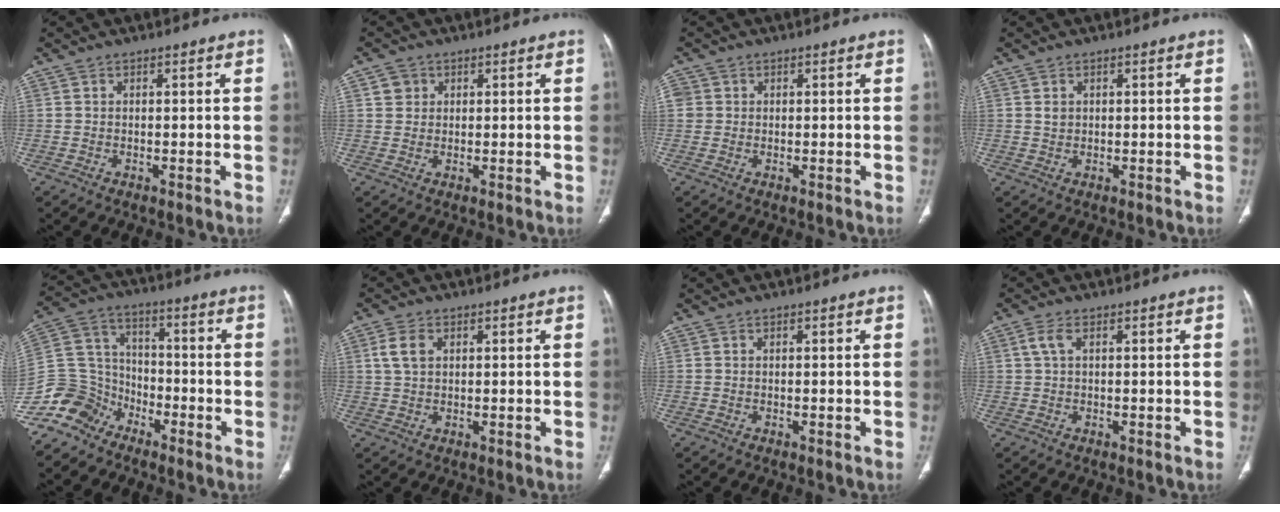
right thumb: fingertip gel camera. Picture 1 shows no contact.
{"total": 2.6, "force": [0.9, 2.4, 0.5], "torque": [0.006, -0.004, 0.013]}
{"total": 2.2, "force": [0.3, 2.1, 0.5], "torque": [0.002, 0.006, 0.008]}
{"total": 1.7, "force": [0.5, 1.3, 0.8], "torque": [-0.010, -0.004, 0.013]}
{"total": 11.7, "force": [-8.7, 7.4, 2.5], "torque": [-0.039, 0.069, -0.176]}
{"total": 4.1, "force": [1.3, 2.7, 2.8], "torque": [-0.059, 0.006, 0.028]}
{"total": 0.0}
{"total": 2.4, "force": [0.7, 1.2, 2.0], "torque": [-0.053, 0.011, 0.016]}